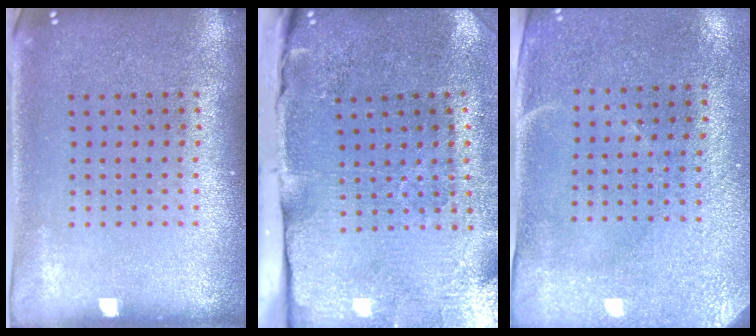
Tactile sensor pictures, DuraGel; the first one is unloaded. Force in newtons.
{"total": 4.8, "press": 3.8, "slide": 2.8}
{"total": 2.9, "press": 2.5, "slide": 1.6}